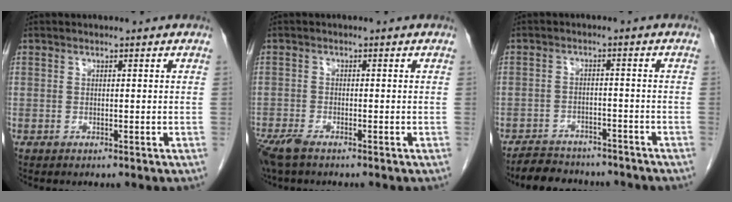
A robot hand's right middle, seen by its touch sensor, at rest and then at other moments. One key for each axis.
{"total": 4.2, "fx": -3.1, "fy": 1.2, "fz": 2.5, "tx": -0.056, "ty": -0.012, "tz": -0.056}
{"total": 9.8, "fx": -8.7, "fy": 3.5, "fz": 2.7, "tx": -0.044, "ty": 0.007, "tz": -0.121}